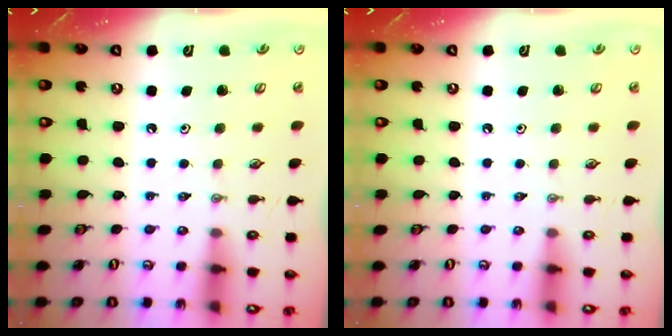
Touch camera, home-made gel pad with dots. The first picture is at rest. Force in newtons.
{"total": 0.0}